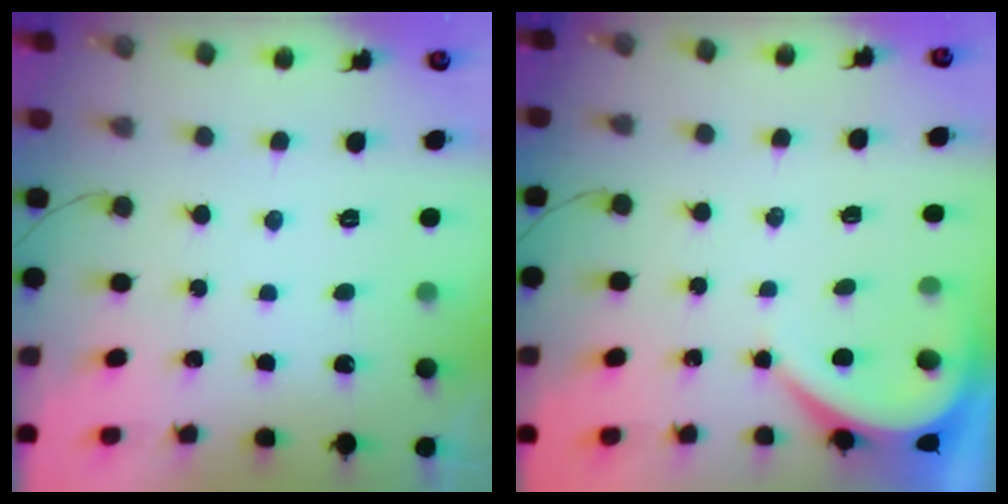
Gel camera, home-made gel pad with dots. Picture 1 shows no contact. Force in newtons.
{"total": 4.2, "press": 4.2, "slide": 0.5}